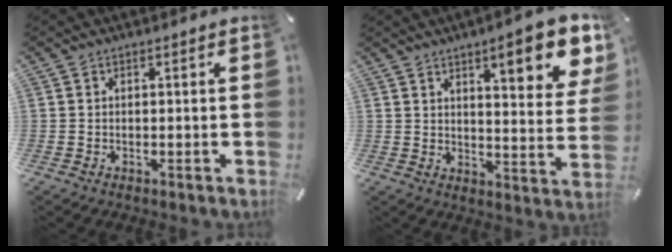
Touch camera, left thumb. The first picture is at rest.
{"total": 13.6, "force": [8.2, 3.9, 10.1], "torque": [-0.135, -0.042, 0.130]}